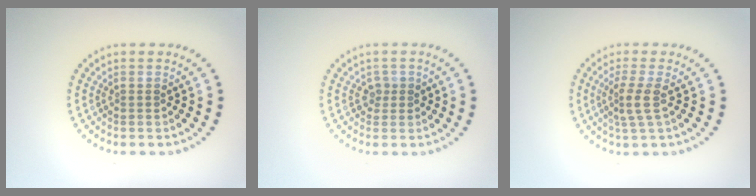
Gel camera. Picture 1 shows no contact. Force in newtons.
{"total": 1.2, "press": 1.0, "slide": 0.7}
{"total": 2.4, "press": 1.7, "slide": 1.6}